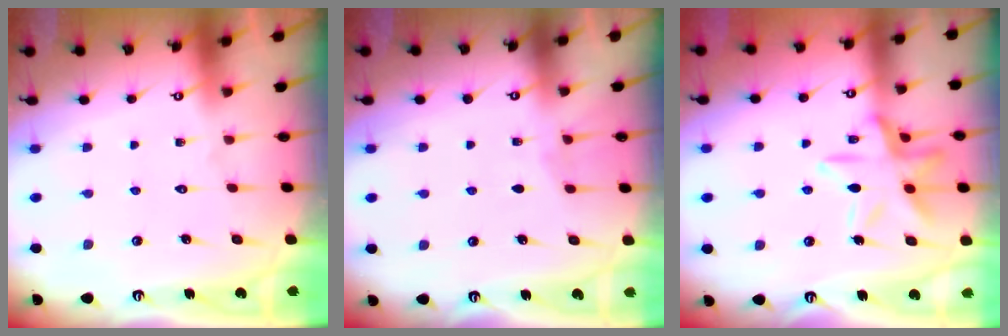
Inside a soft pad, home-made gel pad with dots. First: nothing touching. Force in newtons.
{"total": 2.1, "press": 2.1, "slide": 0.3}
{"total": 16.2, "press": 16.2, "slide": 1.2}